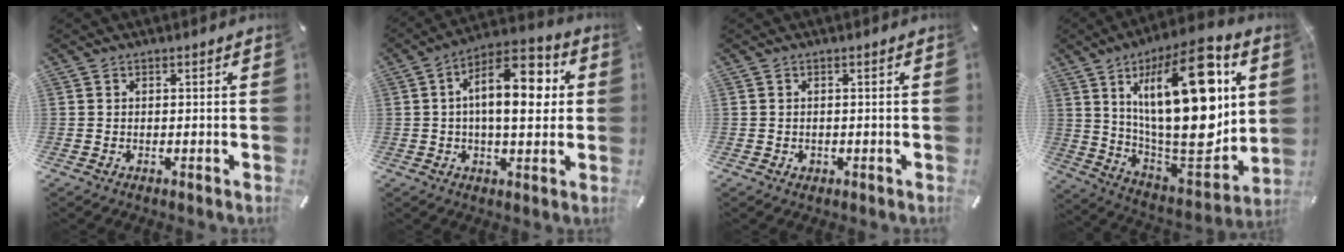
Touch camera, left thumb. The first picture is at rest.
{"total": 14.3, "force": [2.8, 7.0, 12.1], "torque": [-0.175, -0.011, 0.042]}
{"total": 0.7, "force": [-0.1, 0.7, 0.2], "torque": [-0.006, 0.003, -0.003]}
{"total": 30.7, "force": [9.4, 12.6, 26.3], "torque": [-0.450, -0.067, 0.152]}